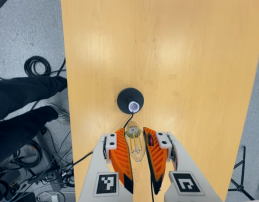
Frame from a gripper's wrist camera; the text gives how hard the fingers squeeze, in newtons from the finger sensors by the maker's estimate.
{"total": 21.9, "left": 25.1, "right": 18.7}